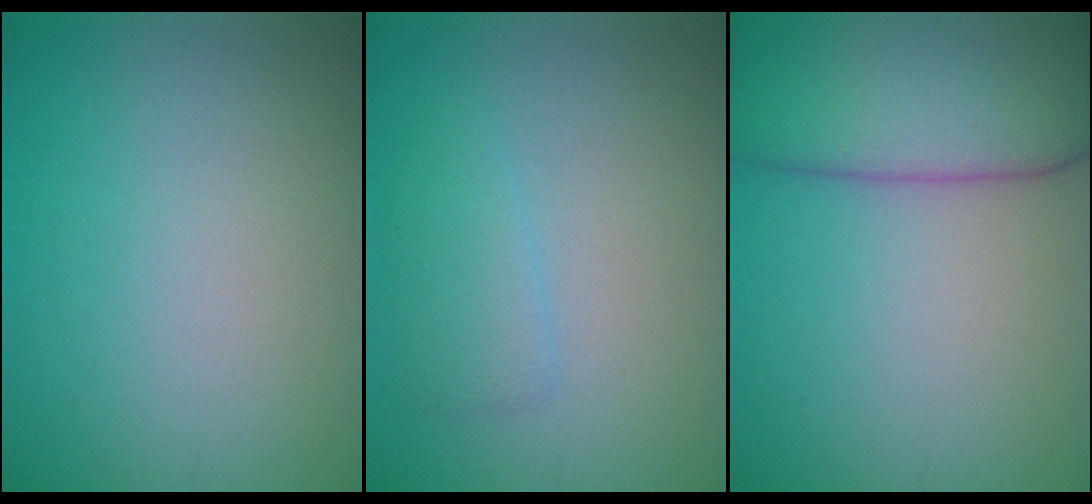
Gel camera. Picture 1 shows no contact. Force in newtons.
{"total": 1.9, "press": 1.9, "slide": 0.1}
{"total": 9.1, "press": 9.1, "slide": 0.7}